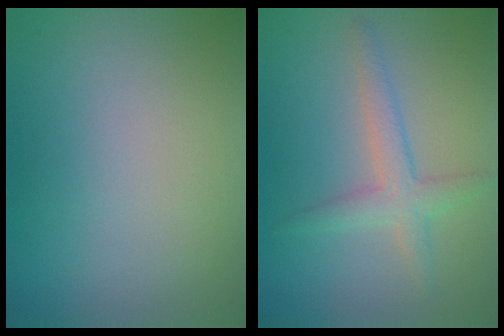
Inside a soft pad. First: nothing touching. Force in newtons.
{"total": 2.8, "press": 2.8, "slide": 0.1}